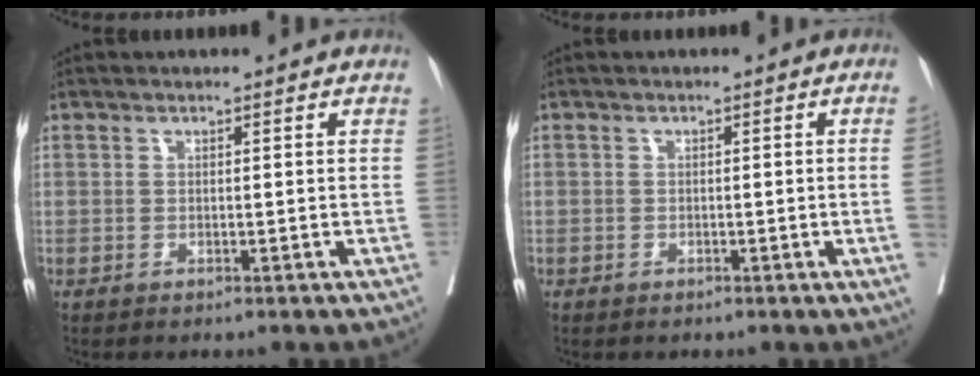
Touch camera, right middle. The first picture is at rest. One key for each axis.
{"total": 1.3, "fx": -0.4, "fy": -0.1, "fz": 1.2, "tx": -0.023, "ty": 0.002, "tz": -0.008}